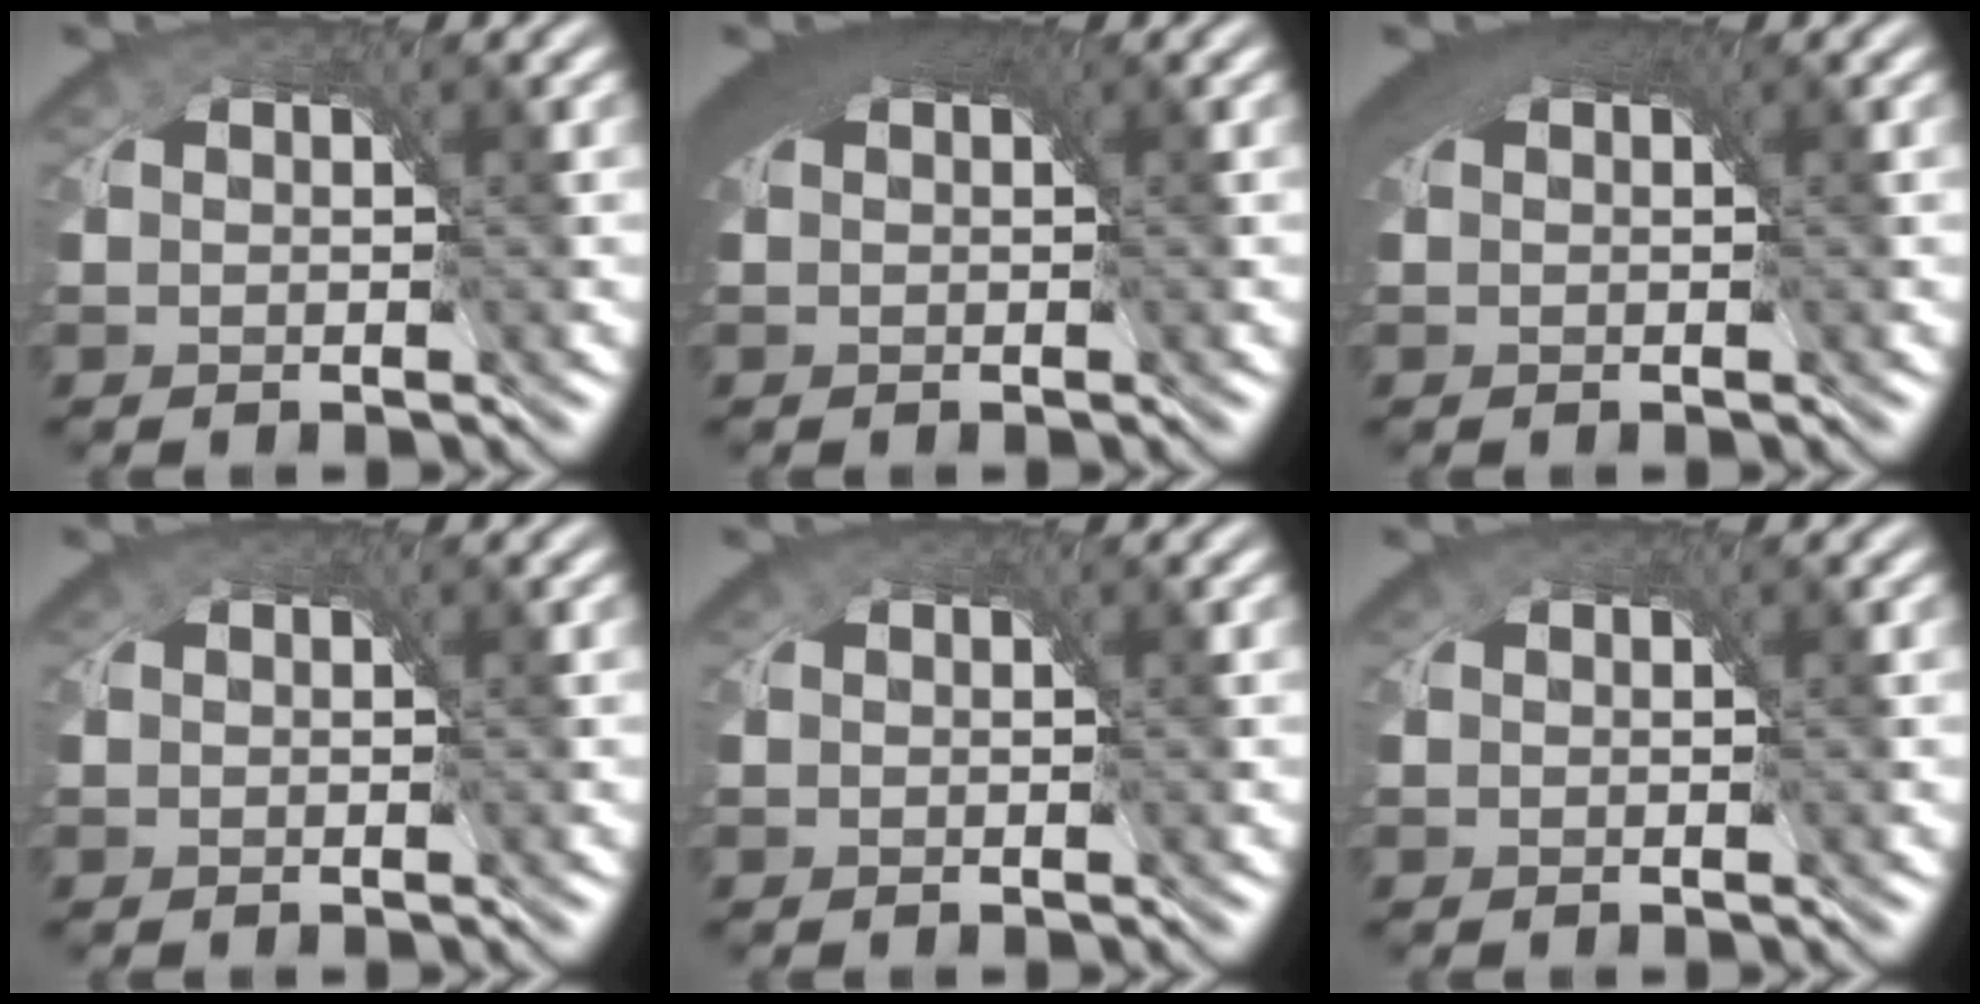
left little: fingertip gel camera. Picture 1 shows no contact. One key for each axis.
{"total": 4.8, "fx": 1.5, "fy": 2.6, "fz": 3.7, "tx": -0.068, "ty": -0.007, "tz": 0.021}
{"total": 3.7, "fx": 1.3, "fy": 1.9, "fz": 2.8, "tx": -0.053, "ty": -0.007, "tz": 0.019}
{"total": 0.0}
{"total": 0.0}
{"total": 0.0}